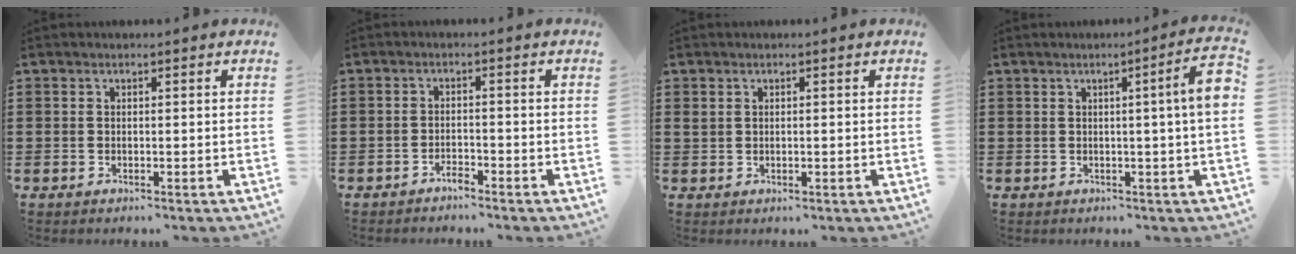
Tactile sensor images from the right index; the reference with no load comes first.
{"total": 1.5, "force": [-1.5, 0.2, 0.4], "torque": [-0.013, 0.001, -0.029]}
{"total": 0.9, "force": [0.2, 0.5, 0.8], "torque": [-0.017, 0.004, 0.002]}
{"total": 5.5, "force": [0.6, -0.1, 5.5], "torque": [-0.082, -0.012, 0.004]}